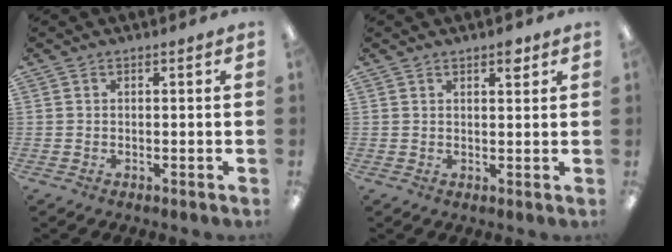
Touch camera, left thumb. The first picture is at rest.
{"total": 3.0, "force": [2.2, 1.1, 1.7], "torque": [-0.013, -0.008, 0.033]}